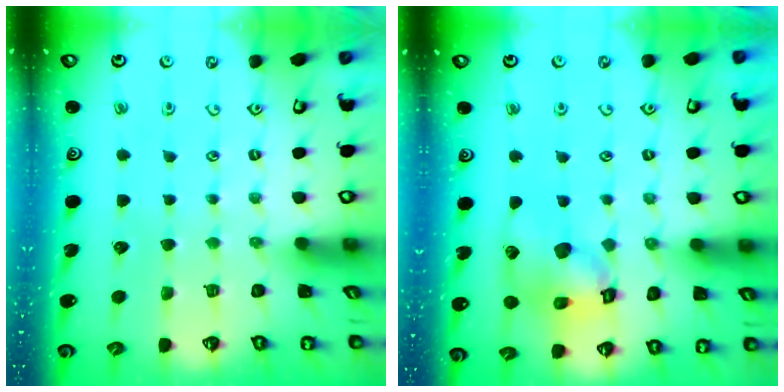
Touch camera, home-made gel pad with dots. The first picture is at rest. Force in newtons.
{"total": 13.3, "press": 13.2, "slide": 1.8}